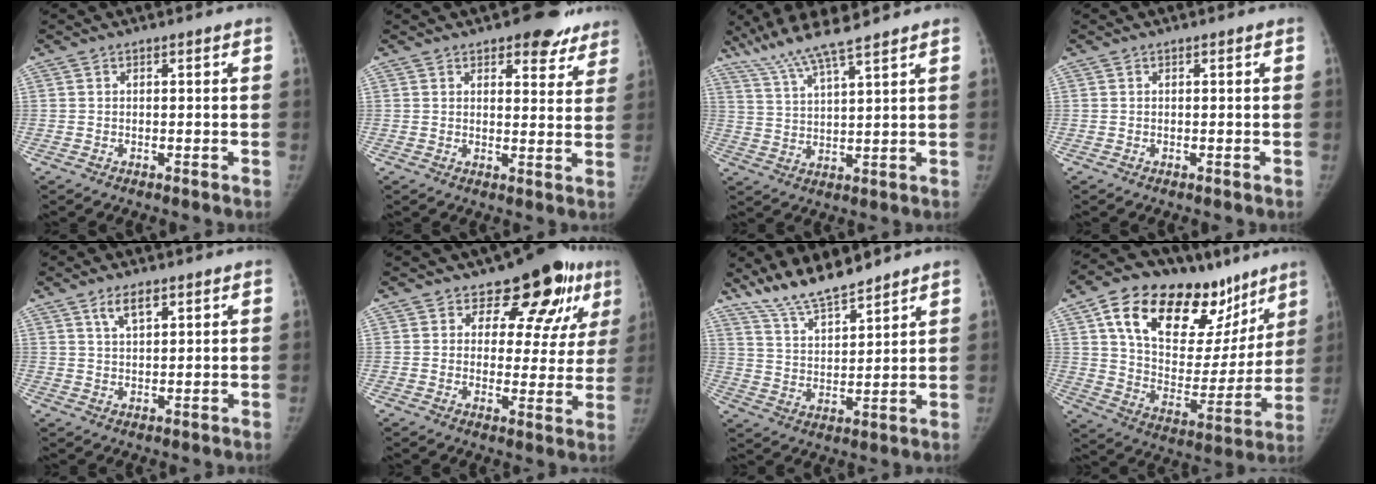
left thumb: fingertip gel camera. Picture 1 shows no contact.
{"total": 8.9, "force": [6.6, 4.4, 4.0], "torque": [-0.004, -0.035, 0.073]}
{"total": 10.3, "force": [8.1, 0.9, 6.3], "torque": [-0.121, -0.025, 0.156]}
{"total": 0.0}
{"total": 3.9, "force": [2.4, 1.5, 2.7], "torque": [-0.043, -0.009, 0.047]}
{"total": 13.0, "force": [8.3, 7.6, 6.6], "torque": [-0.022, -0.043, 0.094]}
{"total": 10.3, "force": [9.1, 2.0, 4.3], "torque": [-0.066, -0.047, 0.174]}
{"total": 29.6, "force": [16.6, 15.6, 18.9], "torque": [-0.246, -0.020, 0.266]}